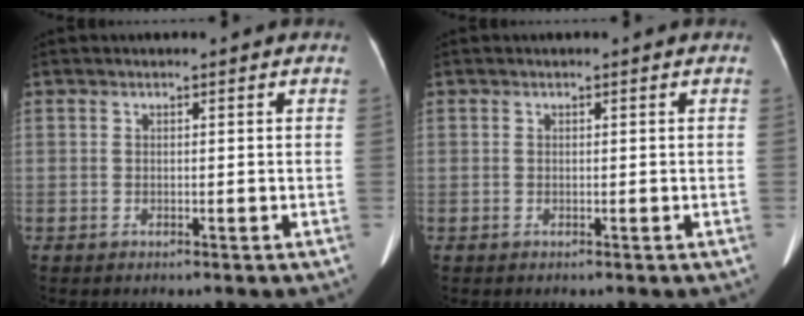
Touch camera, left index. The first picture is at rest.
{"total": 0.0}